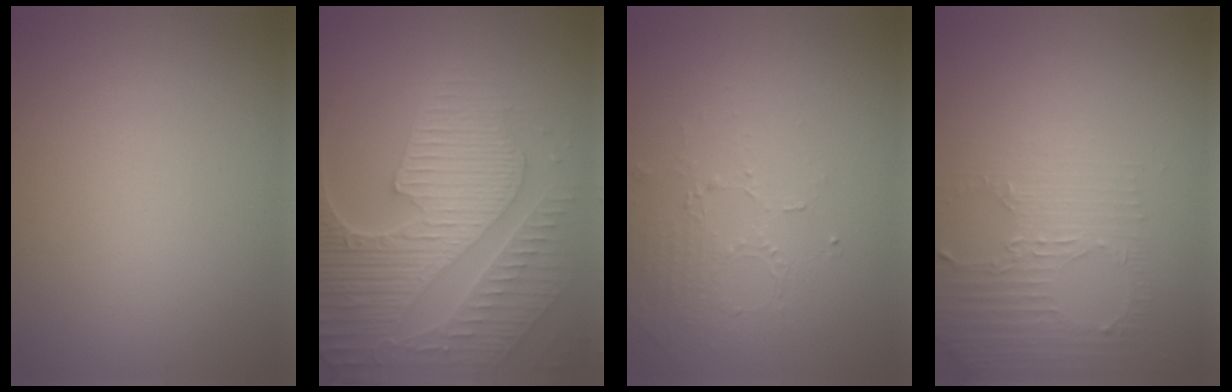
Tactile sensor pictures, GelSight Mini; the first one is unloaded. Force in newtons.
{"total": 8.8, "press": 6.4, "slide": 6.0}
{"total": 1.6, "press": 1.0, "slide": 1.3}
{"total": 2.9, "press": 2.3, "slide": 1.8}